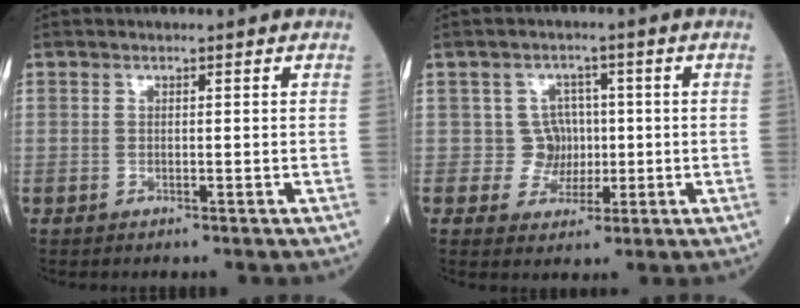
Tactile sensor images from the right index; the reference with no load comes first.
{"total": 4.0, "force": [0.0, 4.0, 0.3], "torque": [0.008, 0.010, 0.004]}